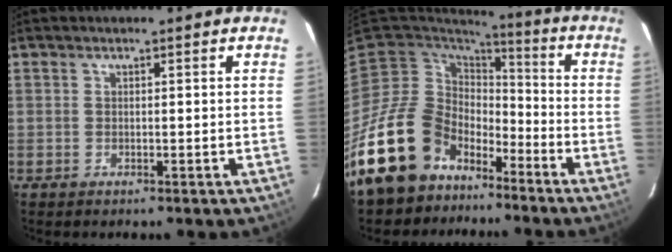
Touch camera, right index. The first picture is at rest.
{"total": 19.4, "force": [-12.6, 13.2, 6.4], "torque": [-0.168, 0.015, -0.200]}